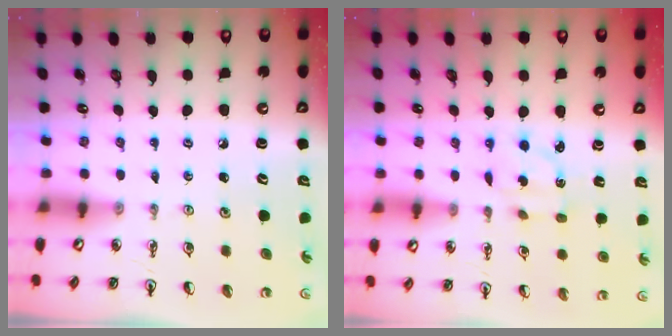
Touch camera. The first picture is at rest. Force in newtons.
{"total": 3.6, "press": 3.5, "slide": 0.9}